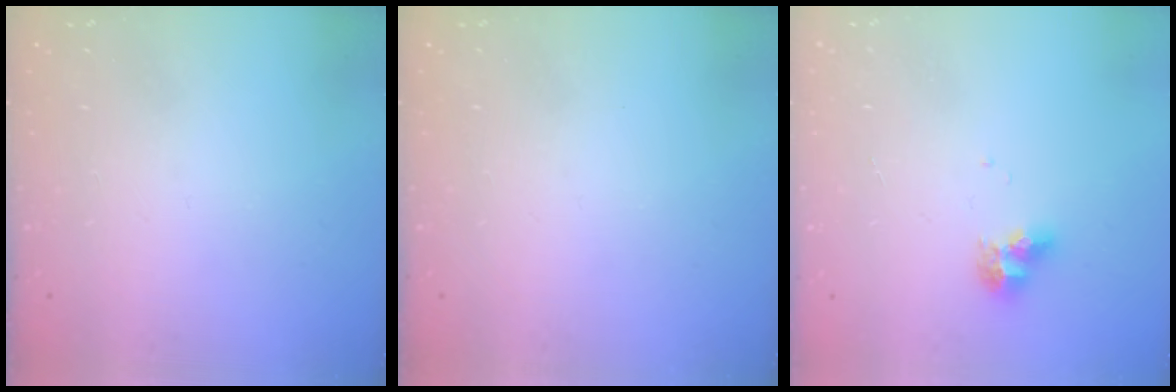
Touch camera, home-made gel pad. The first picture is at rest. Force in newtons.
{"total": 0.0}
{"total": 7.4, "press": 7.4, "slide": 0.5}